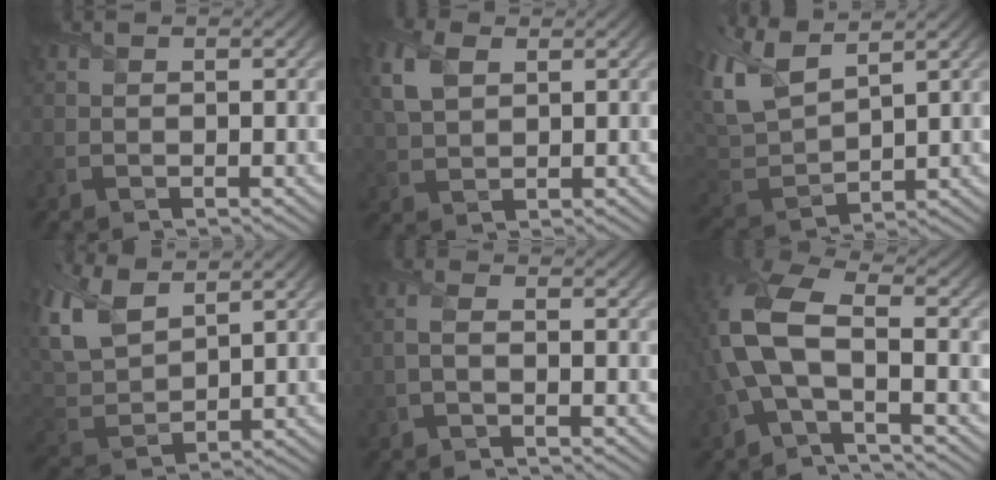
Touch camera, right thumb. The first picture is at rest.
{"total": 5.6, "force": [2.2, 3.4, 3.9], "torque": [-0.110, 0.010, 0.040]}
{"total": 9.7, "force": [5.4, 4.1, 7.0], "torque": [-0.195, 0.019, 0.106]}
{"total": 9.7, "force": [5.9, 4.7, 6.1], "torque": [-0.178, 0.020, 0.121]}
{"total": 1.7, "force": [-0.7, 0.4, 1.4], "torque": [-0.033, 0.003, -0.023]}
{"total": 10.0, "force": [-1.4, 4.3, 8.9], "torque": [-0.219, 0.011, -0.045]}